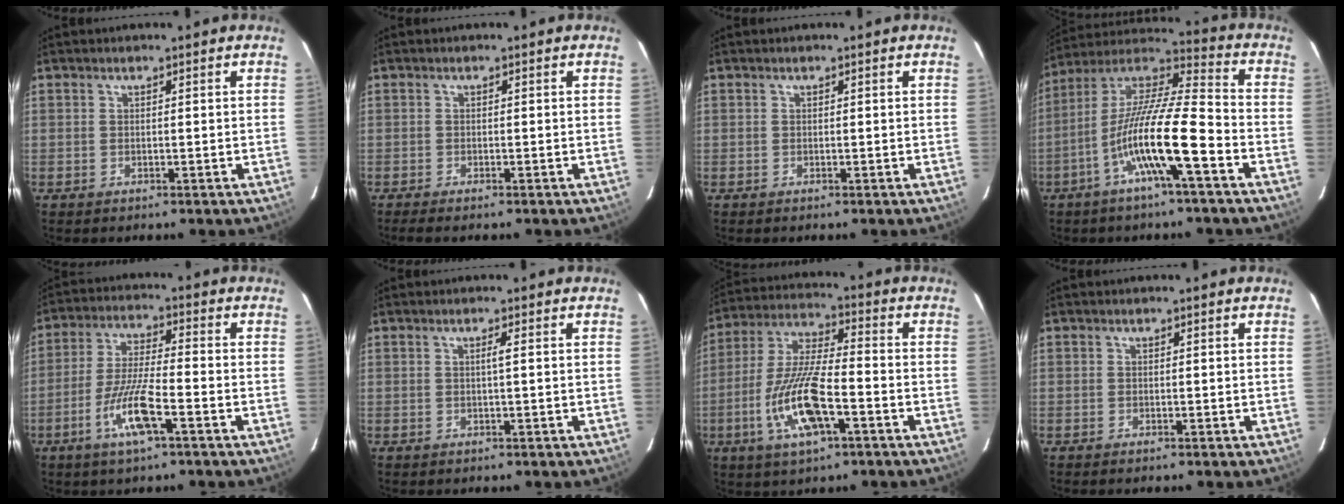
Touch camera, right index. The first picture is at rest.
{"total": 2.8, "force": [-2.4, 0.2, 1.5], "torque": [-0.021, -0.006, -0.032]}
{"total": 0.0}
{"total": 15.1, "force": [-5.8, 0.8, 14.0], "torque": [-0.268, 0.007, -0.112]}
{"total": 9.2, "force": [-4.2, 0.8, 8.2], "torque": [-0.164, -0.008, -0.081]}
{"total": 0.9, "force": [0.1, -0.2, 0.8], "torque": [-0.014, 0.001, 0.000]}
{"total": 13.2, "force": [-4.8, 2.8, 11.9], "torque": [-0.249, -0.005, -0.087]}
{"total": 0.6, "force": [-0.5, 0.0, 0.3], "torque": [-0.007, -0.002, -0.008]}